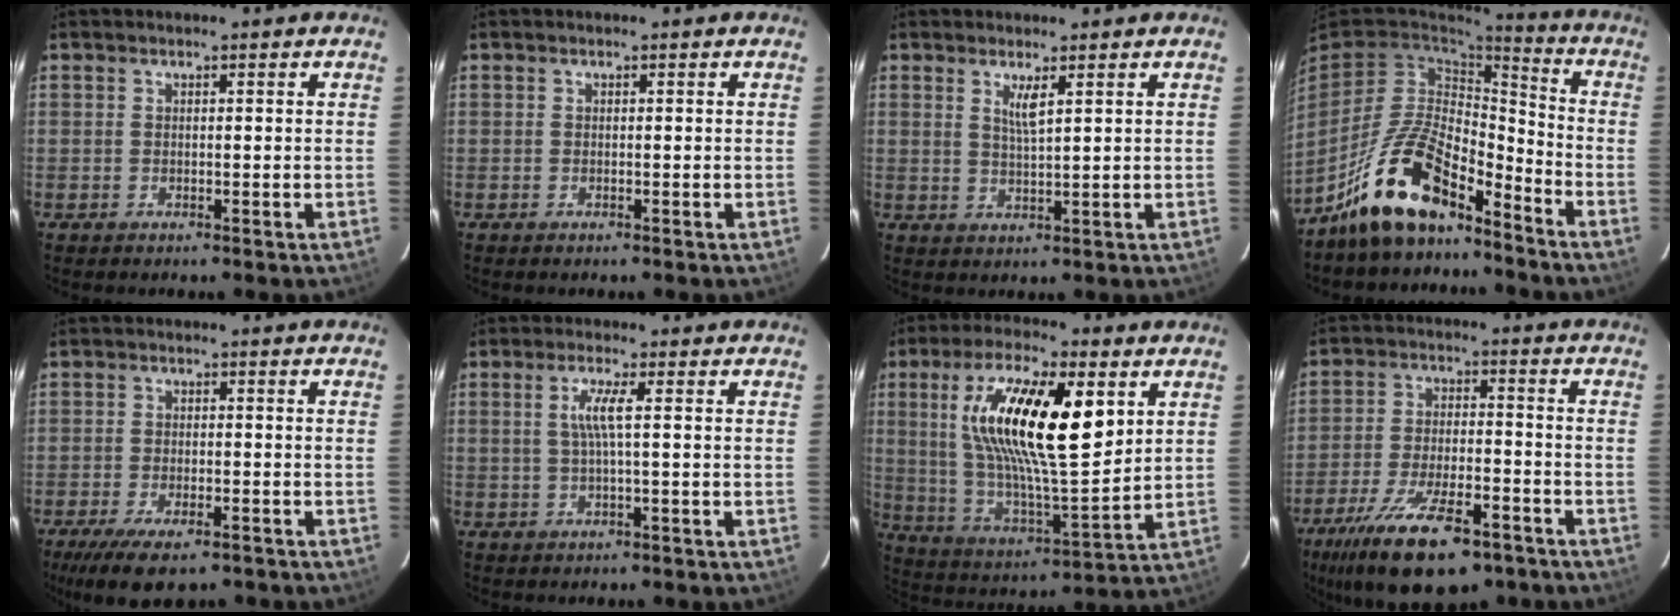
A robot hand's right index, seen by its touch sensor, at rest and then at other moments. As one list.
[{"total": 0.0}, {"total": 3.0, "force": [1.6, 0.3, 2.6], "torque": [-0.048, -0.004, 0.028]}, {"total": 15.3, "force": [-11.1, 5.5, 8.9], "torque": [-0.188, 0.007, -0.206]}, {"total": 11.2, "force": [-8.1, 4.0, 6.7], "torque": [-0.149, -0.032, -0.130]}, {"total": 3.7, "force": [0.4, -0.4, 3.7], "torque": [-0.071, 0.001, 0.009]}, {"total": 22.1, "force": [7.2, 6.6, 19.8], "torque": [-0.362, 0.005, 0.132]}, {"total": 18.7, "force": [-12.5, 6.8, 12.1], "torque": [-0.241, -0.036, -0.203]}]